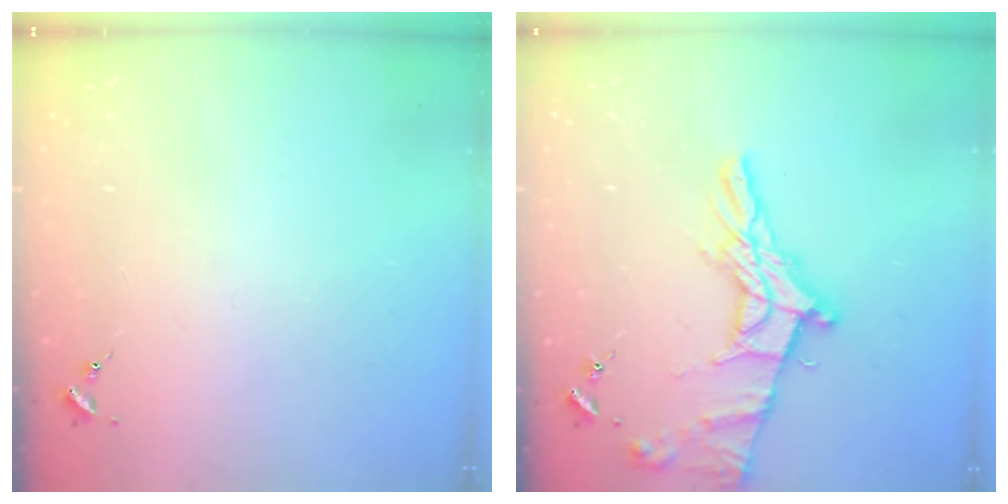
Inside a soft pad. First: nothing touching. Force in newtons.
{"total": 16.2, "press": 16.1, "slide": 1.0}